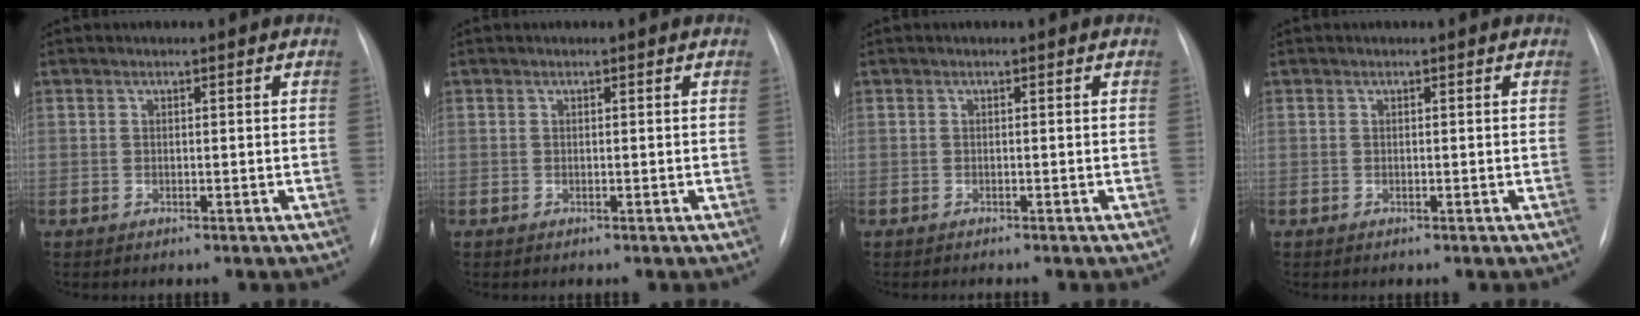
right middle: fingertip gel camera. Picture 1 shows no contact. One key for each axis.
{"total": 0.0}
{"total": 0.5, "fx": -0.5, "fy": -0.1, "fz": 0.2, "tx": -0.006, "ty": -0.002, "tz": -0.009}
{"total": 0.0}